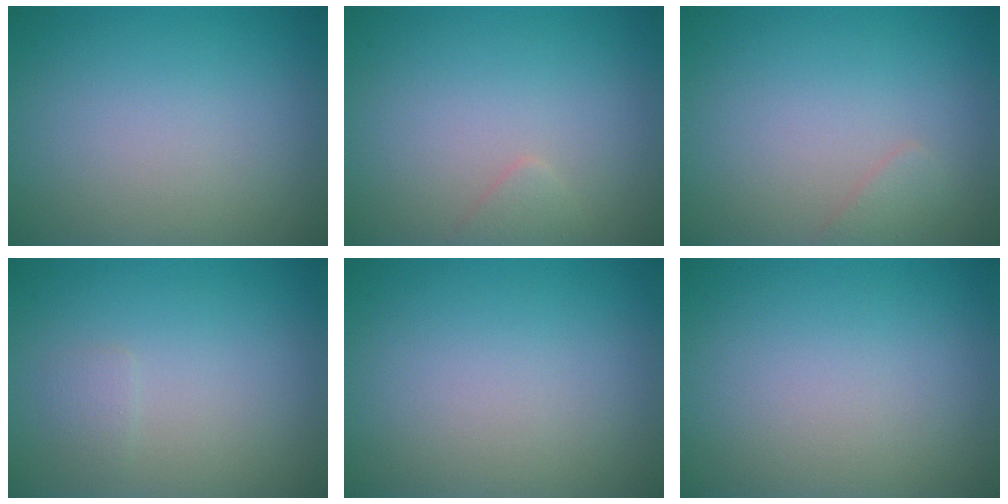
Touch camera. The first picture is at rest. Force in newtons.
{"total": 0.9, "press": 0.9, "slide": 0.1}
{"total": 0.9, "press": 0.9, "slide": 0.1}
{"total": 0.7, "press": 0.7, "slide": 0.0}
{"total": 0.0}
{"total": 0.0}